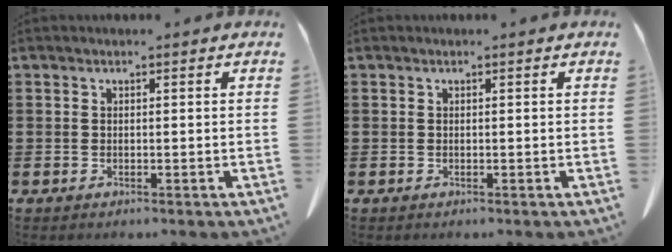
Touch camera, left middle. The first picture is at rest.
{"total": 0.0}